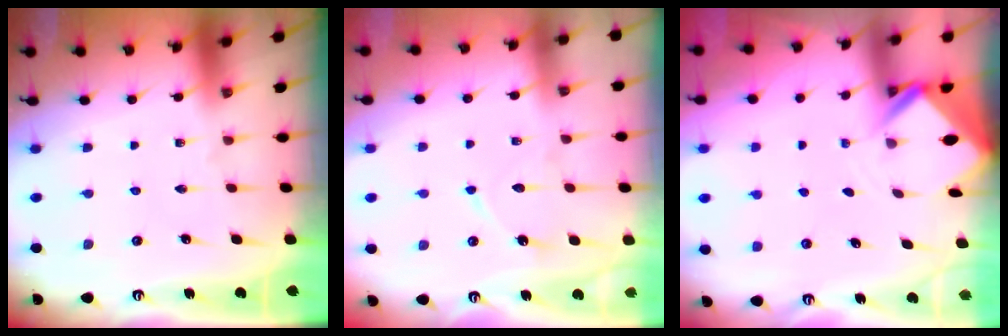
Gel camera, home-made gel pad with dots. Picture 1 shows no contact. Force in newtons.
{"total": 7.0, "press": 6.9, "slide": 0.8}
{"total": 2.6, "press": 2.6, "slide": 0.1}